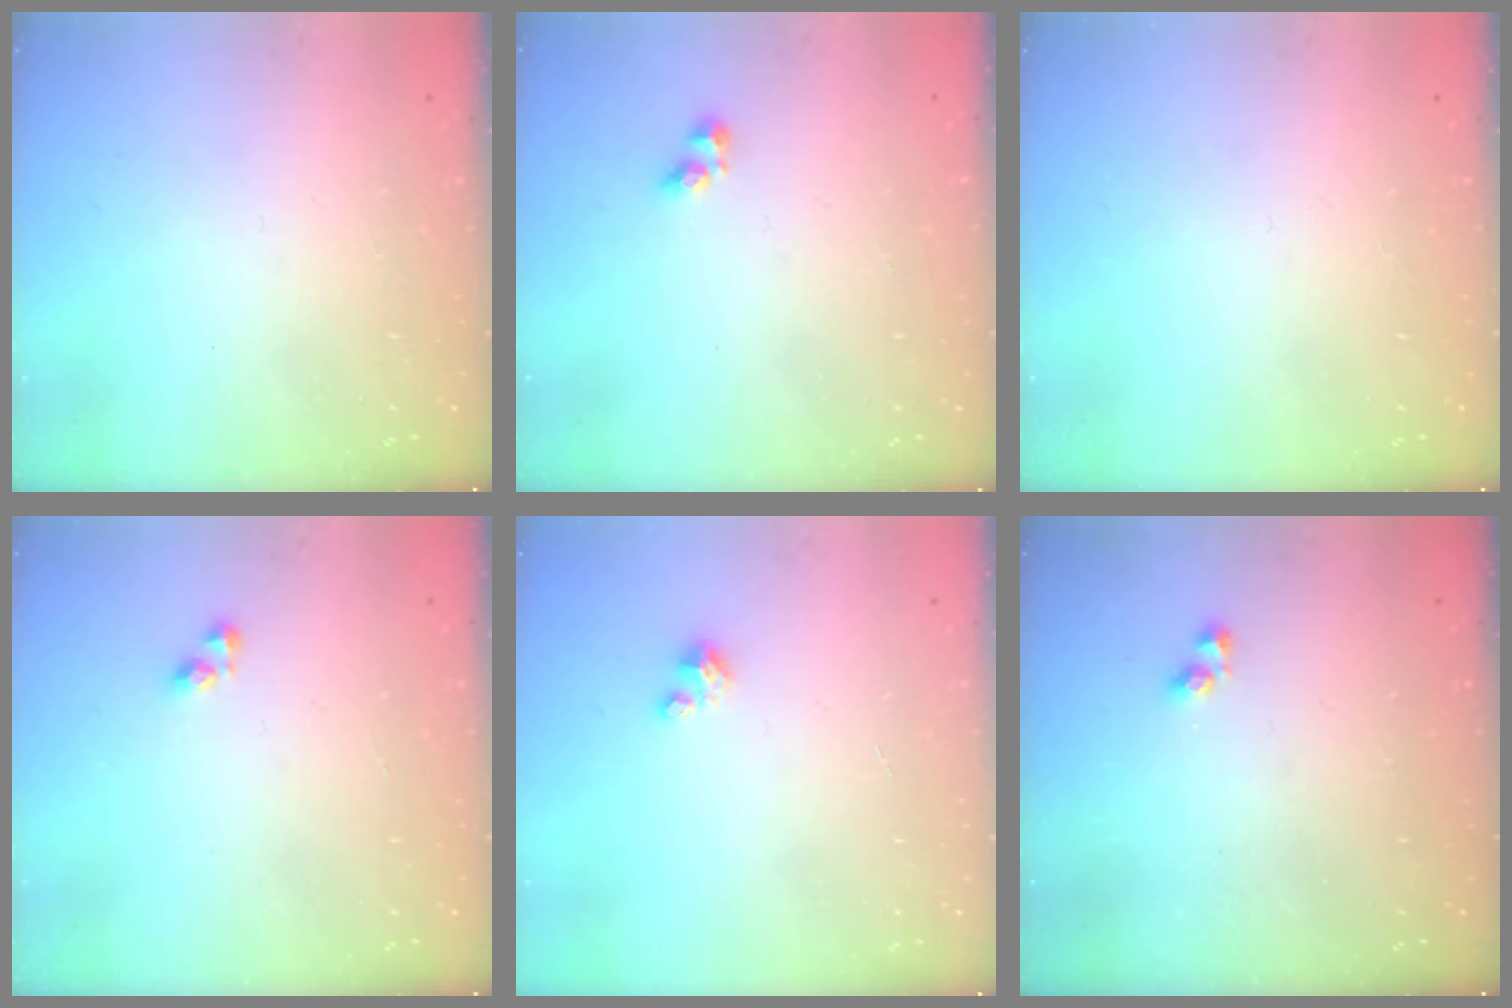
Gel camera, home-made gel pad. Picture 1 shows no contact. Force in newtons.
{"total": 2.7, "press": 2.7, "slide": 0.3}
{"total": 0.0}
{"total": 3.7, "press": 3.7, "slide": 0.7}
{"total": 2.6, "press": 2.6, "slide": 0.2}
{"total": 1.9, "press": 1.9, "slide": 0.4}